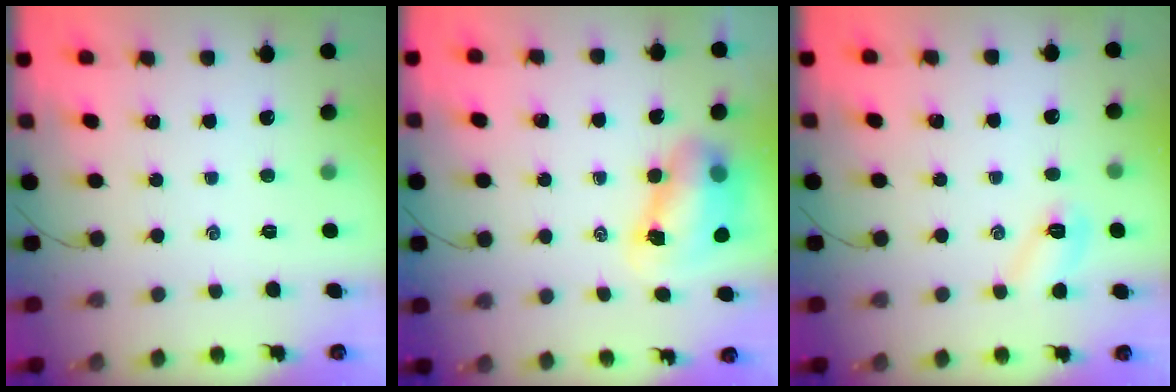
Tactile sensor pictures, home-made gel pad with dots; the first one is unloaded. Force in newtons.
{"total": 8.0, "press": 7.8, "slide": 1.7}
{"total": 4.8, "press": 4.7, "slide": 1.2}